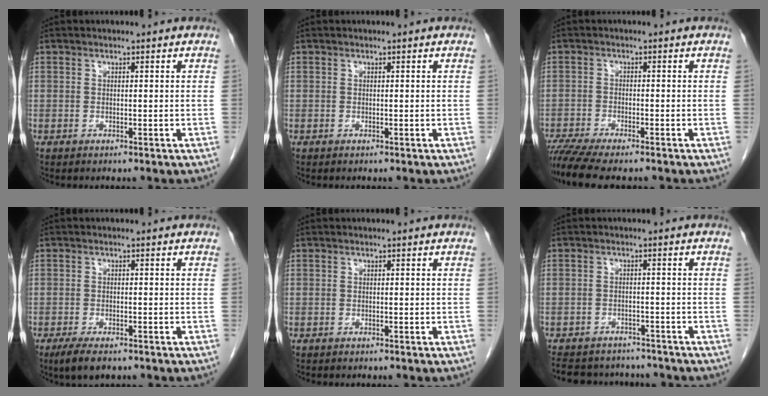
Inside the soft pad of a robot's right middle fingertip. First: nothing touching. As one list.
[{"total": 0.0}, {"total": 8.3, "force": [-7.1, 0.9, 4.2], "torque": [-0.069, -0.014, -0.117]}, {"total": 4.1, "force": [-2.9, 1.3, 2.7], "torque": [-0.053, -0.009, -0.046]}, {"total": 0.0}, {"total": 12.0, "force": [-10.6, 4.4, 3.3], "torque": [-0.071, 0.008, -0.137]}]